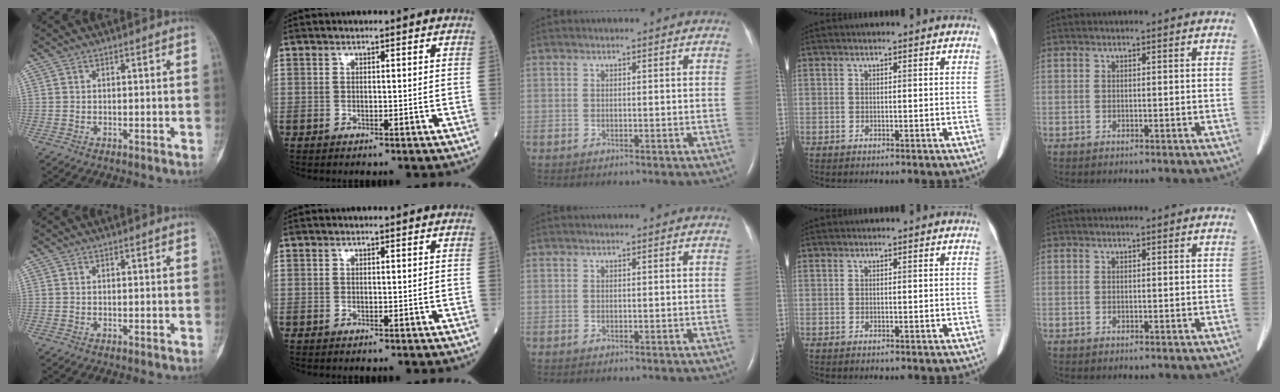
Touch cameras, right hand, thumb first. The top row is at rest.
{}